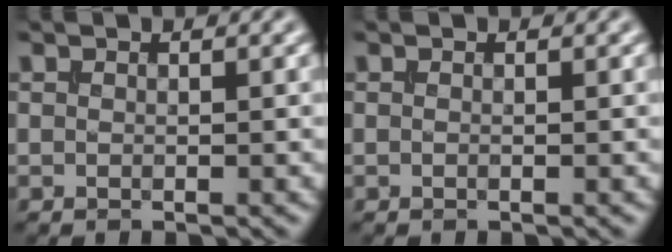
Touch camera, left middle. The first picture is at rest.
{"total": 0.0}